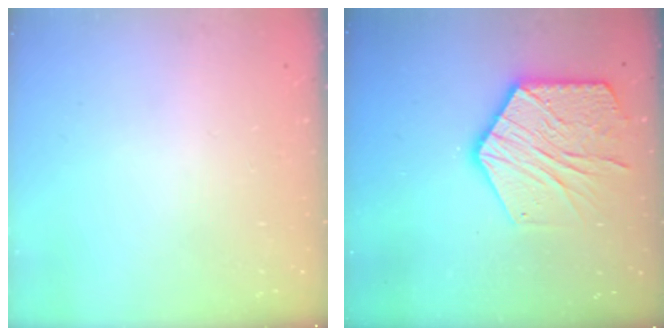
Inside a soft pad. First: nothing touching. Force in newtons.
{"total": 17.4, "press": 17.4, "slide": 1.3}